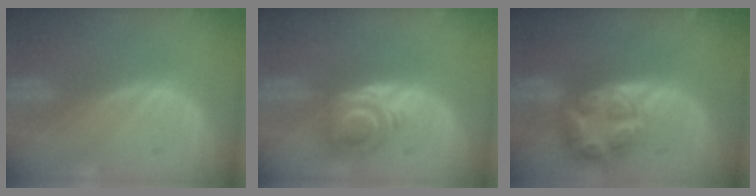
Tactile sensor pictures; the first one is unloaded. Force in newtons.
{"total": 6.0, "press": 5.0, "slide": 3.3}
{"total": 7.9, "press": 6.9, "slide": 3.9}